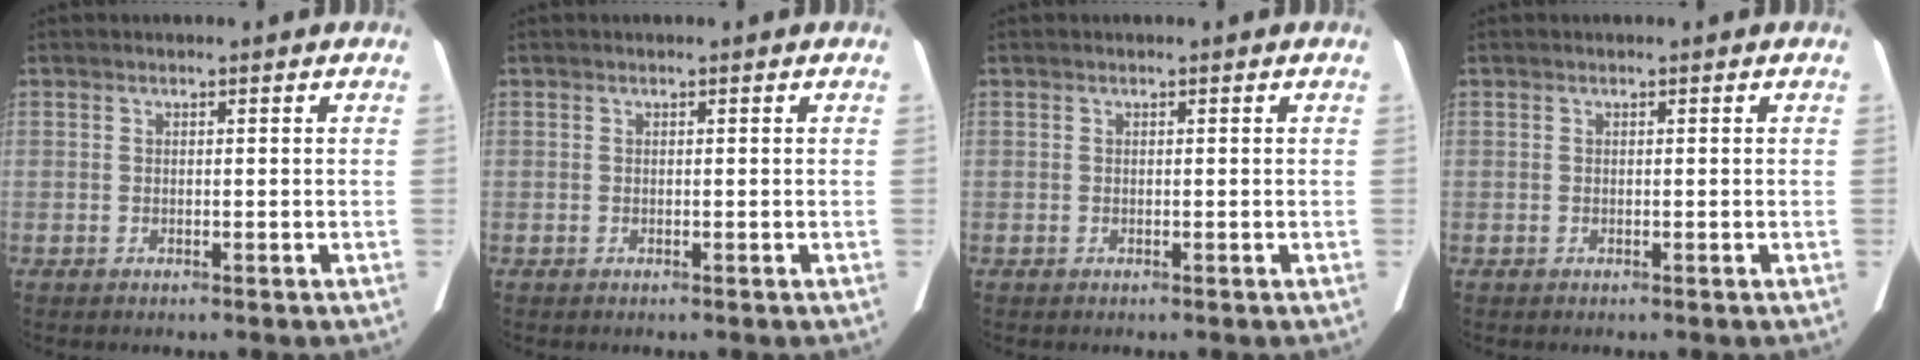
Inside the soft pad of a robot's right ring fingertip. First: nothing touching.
{"total": 0.0}
{"total": 0.0}
{"total": 0.0}